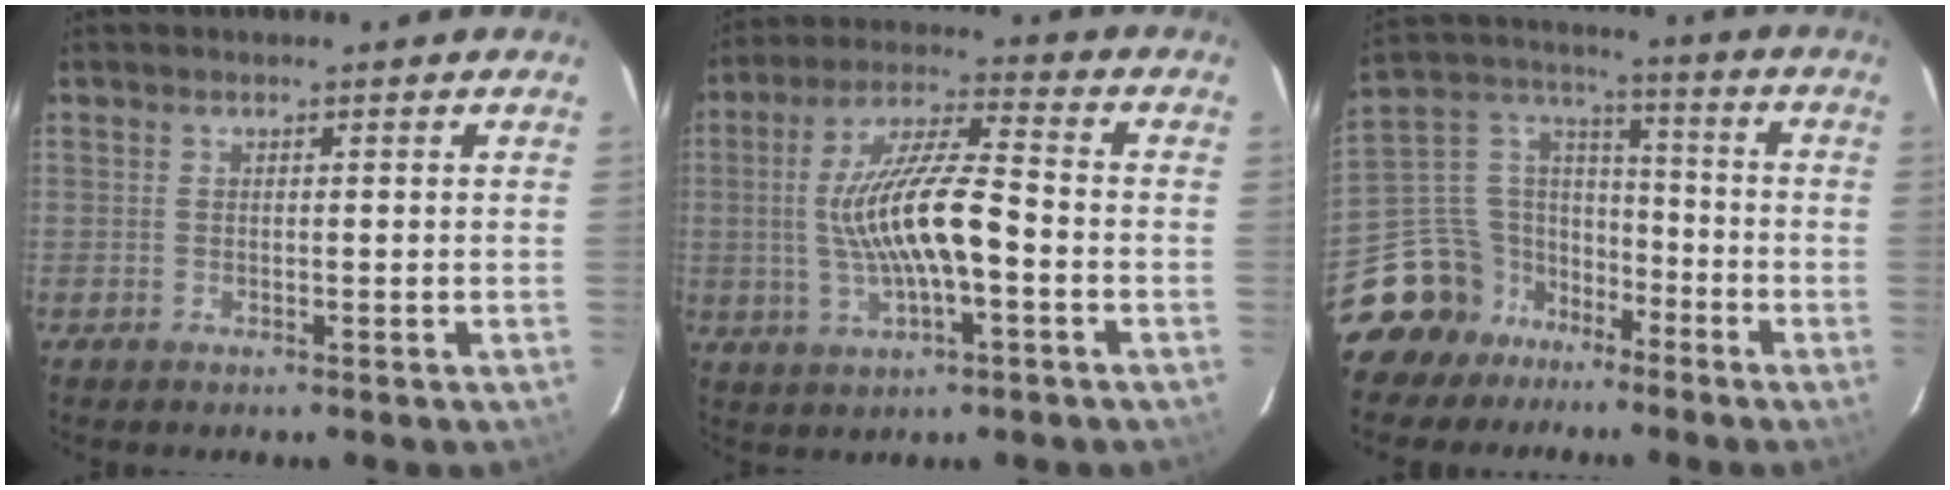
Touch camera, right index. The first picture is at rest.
{"total": 13.4, "force": [-2.1, 3.3, 12.9], "torque": [-0.247, 0.007, -0.035]}
{"total": 13.9, "force": [-10.3, 9.0, 2.2], "torque": [-0.077, 0.066, -0.177]}